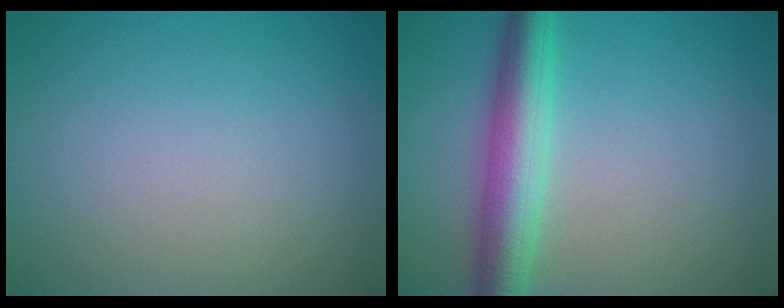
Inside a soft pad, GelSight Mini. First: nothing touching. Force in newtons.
{"total": 5.6, "press": 5.6, "slide": 0.2}